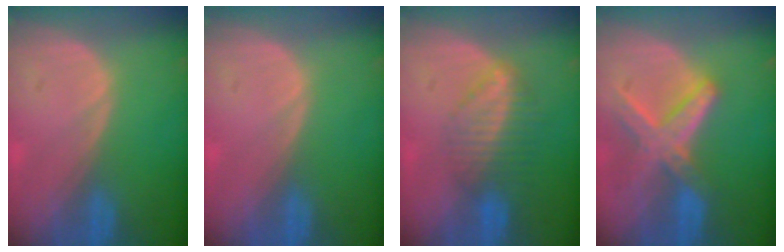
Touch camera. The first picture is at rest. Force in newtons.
{"total": 0.0}
{"total": 7.0, "press": 6.0, "slide": 3.6}
{"total": 8.2, "press": 7.1, "slide": 4.1}